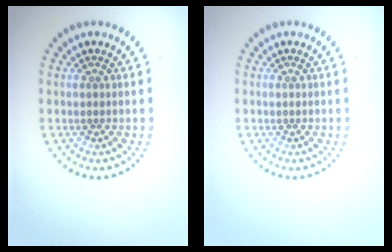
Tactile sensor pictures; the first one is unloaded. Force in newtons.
{"total": 0.0}